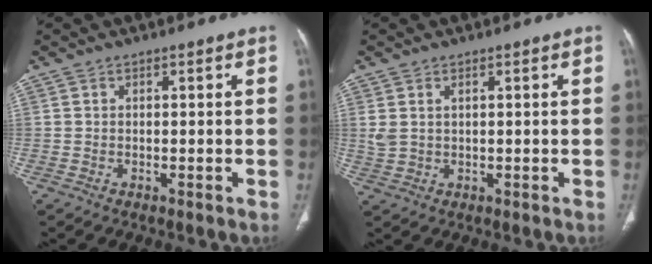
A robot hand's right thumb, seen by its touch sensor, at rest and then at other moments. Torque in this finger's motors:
{"motor_torque": [0.14, 0.01, 0.00, 0.58, 0.00]}